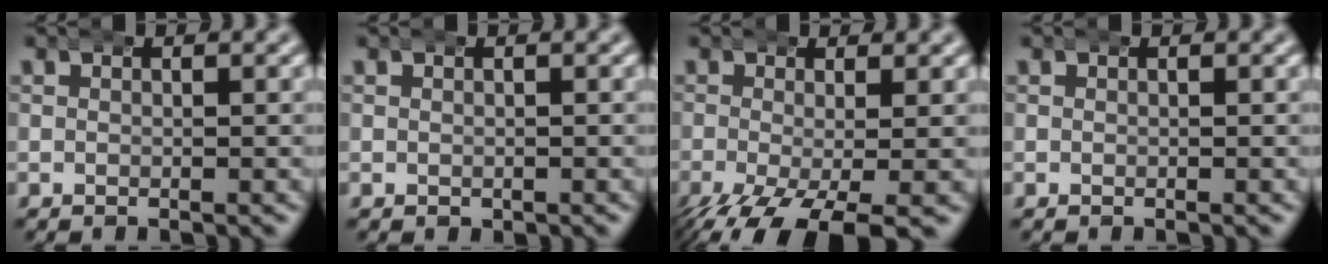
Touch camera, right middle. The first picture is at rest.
{"total": 0.6, "force": [-0.1, 0.5, 0.2], "torque": [-0.007, -0.004, 0.002]}
{"total": 6.9, "force": [-4.0, 3.0, 4.8], "torque": [-0.095, -0.036, -0.047]}
{"total": 0.0}